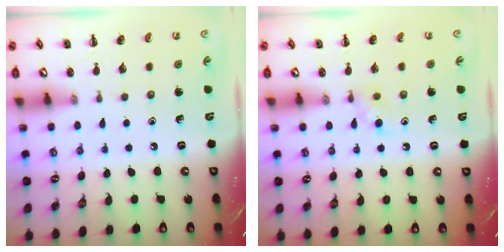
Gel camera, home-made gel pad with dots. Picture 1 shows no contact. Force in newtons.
{"total": 3.8, "press": 3.5, "slide": 1.6}